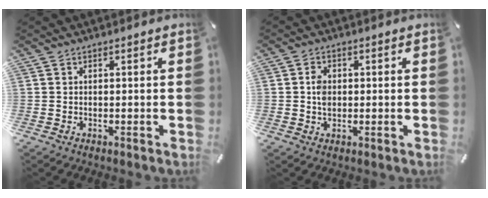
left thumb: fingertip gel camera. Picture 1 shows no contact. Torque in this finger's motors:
{"motor_torque": [0.43, 0.89, 0.25, -0.32, 0.11]}